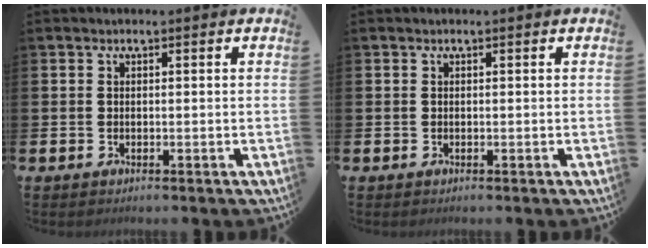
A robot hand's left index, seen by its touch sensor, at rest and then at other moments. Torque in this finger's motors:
{"motor_torque": [-0.07, 0.01, 0.00, 0.00]}